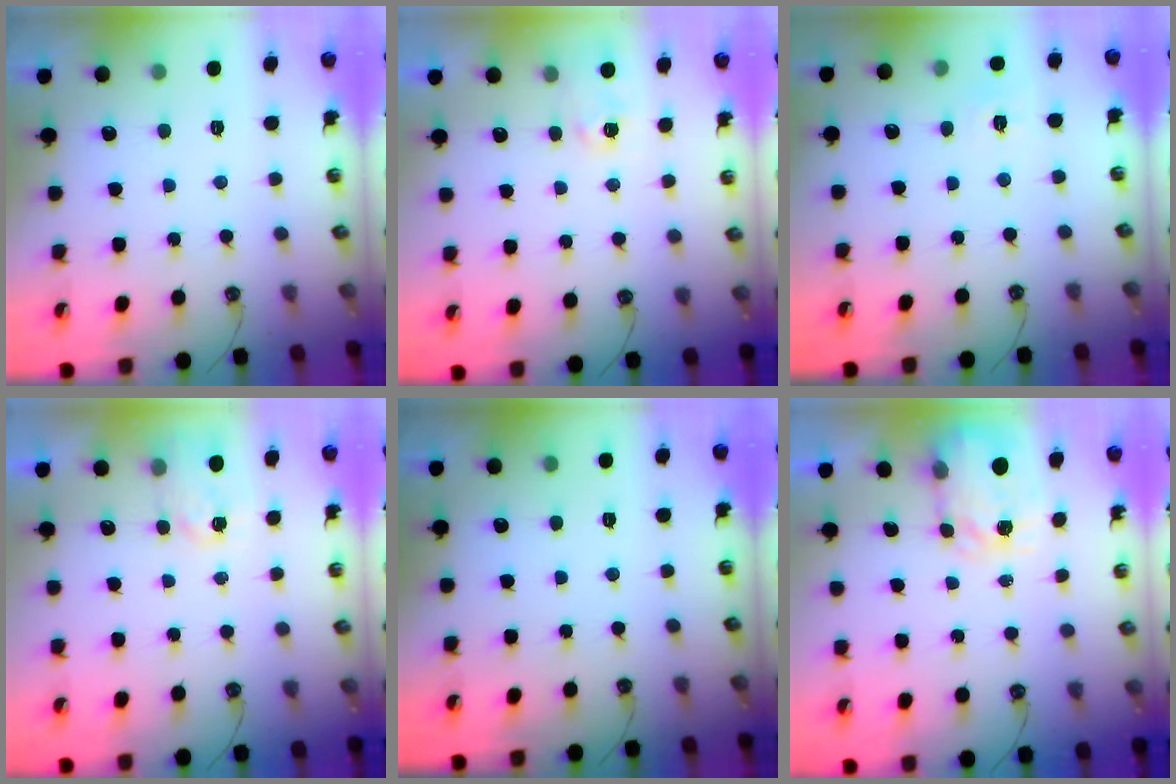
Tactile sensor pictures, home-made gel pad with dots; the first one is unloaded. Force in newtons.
{"total": 3.9, "press": 3.9, "slide": 0.5}
{"total": 4.9, "press": 4.9, "slide": 0.5}
{"total": 3.0, "press": 2.9, "slide": 0.3}
{"total": 0.0}
{"total": 3.8, "press": 3.7, "slide": 0.6}